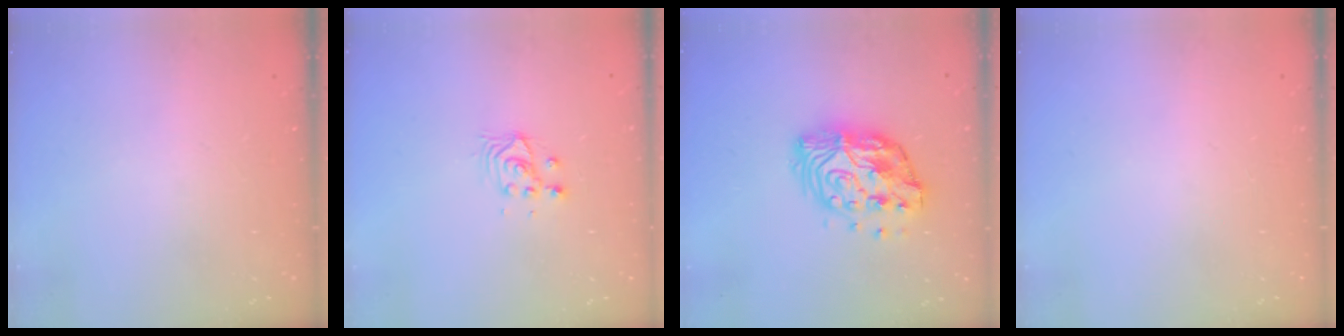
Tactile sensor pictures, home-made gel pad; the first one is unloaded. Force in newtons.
{"total": 3.8, "press": 3.8, "slide": 0.3}
{"total": 14.0, "press": 13.9, "slide": 1.1}
{"total": 0.0}